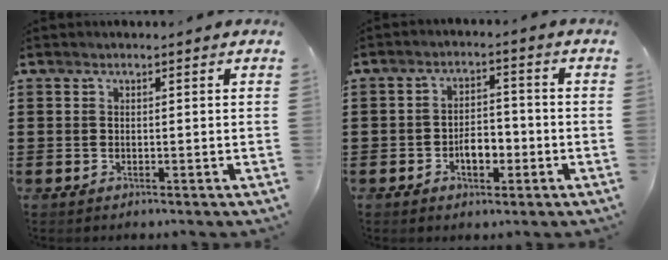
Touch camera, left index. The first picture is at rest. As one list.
[{"total": 4.6, "force": [-1.6, 2.5, 3.5], "torque": [-0.054, 0.004, -0.032]}]